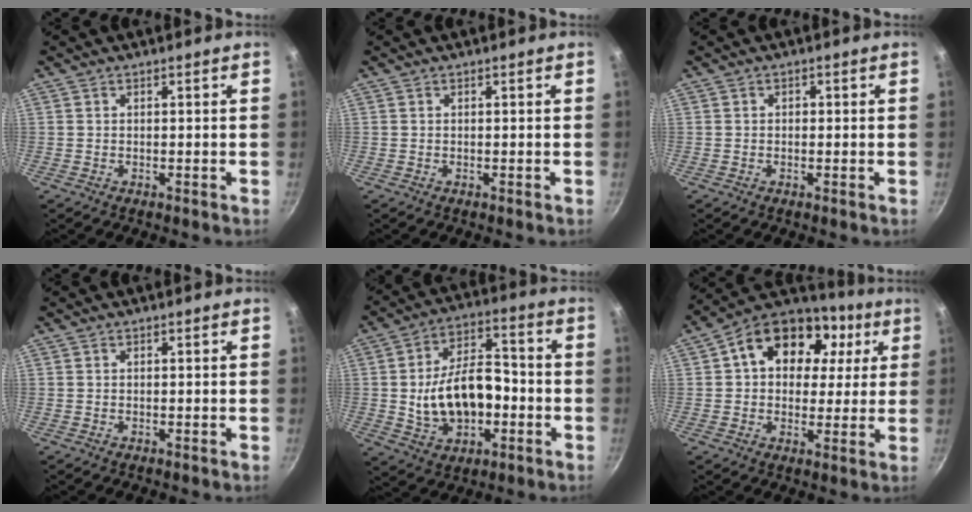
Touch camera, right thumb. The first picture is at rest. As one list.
[{"total": 0.0}, {"total": 1.0, "force": [0.0, 0.8, 0.5], "torque": [-0.004, 0.005, -0.001]}, {"total": 0.0}, {"total": 15.8, "force": [-2.3, 9.9, 12.1], "torque": [-0.179, 0.037, -0.031]}, {"total": 19.2, "force": [5.5, 13.8, 12.2], "torque": [-0.180, 0.025, 0.075]}]